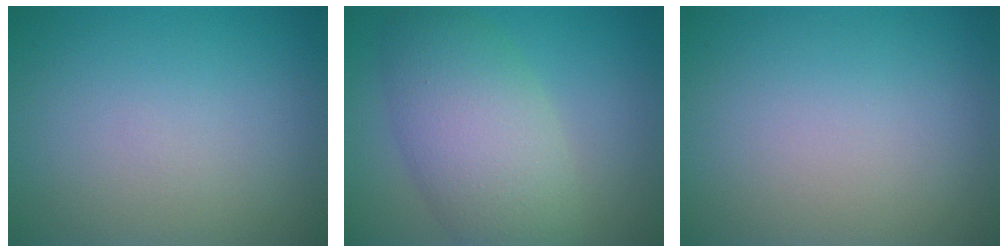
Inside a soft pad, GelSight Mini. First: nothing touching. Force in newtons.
{"total": 7.3, "press": 7.3, "slide": 0.4}
{"total": 0.0}